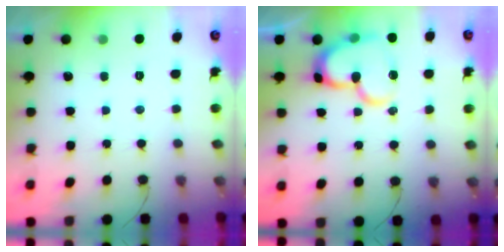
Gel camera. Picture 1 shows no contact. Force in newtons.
{"total": 16.3, "press": 16.2, "slide": 1.6}